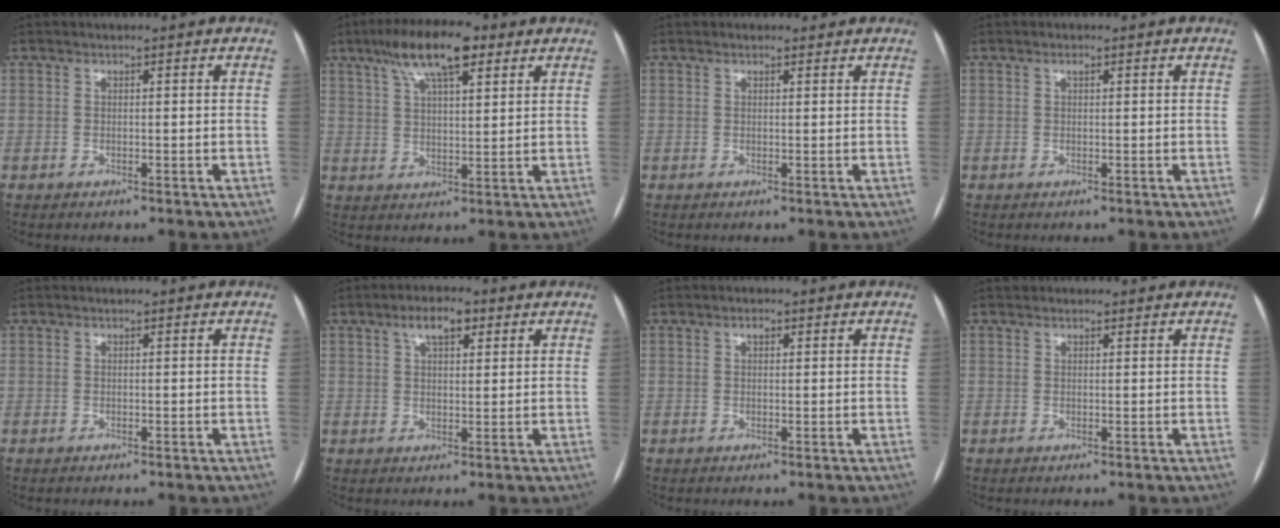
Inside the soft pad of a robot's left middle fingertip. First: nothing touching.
{"total": 10.8, "force": [6.4, 3.0, 8.2], "torque": [-0.146, 0.021, 0.109]}
{"total": 1.5, "force": [1.3, 0.7, 0.4], "torque": [-0.008, 0.014, 0.017]}
{"total": 0.7, "force": [0.3, 0.2, 0.5], "torque": [-0.011, 0.002, 0.005]}
{"total": 0.0}
{"total": 4.9, "force": [2.6, 2.0, 3.6], "torque": [-0.067, 0.014, 0.044]}
{"total": 0.9, "force": [0.4, 0.4, 0.7], "torque": [-0.013, 0.003, 0.007]}
{"total": 1.0, "force": [0.8, 0.5, 0.1], "torque": [-0.001, 0.009, 0.011]}